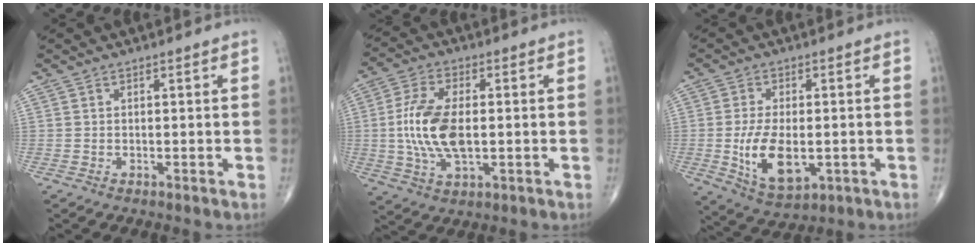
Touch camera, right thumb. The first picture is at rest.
{"total": 12.3, "force": [-0.3, 6.1, 10.7], "torque": [-0.224, 0.002, -0.005]}
{"total": 11.0, "force": [-1.8, 5.8, 9.1], "torque": [-0.163, -0.012, -0.019]}